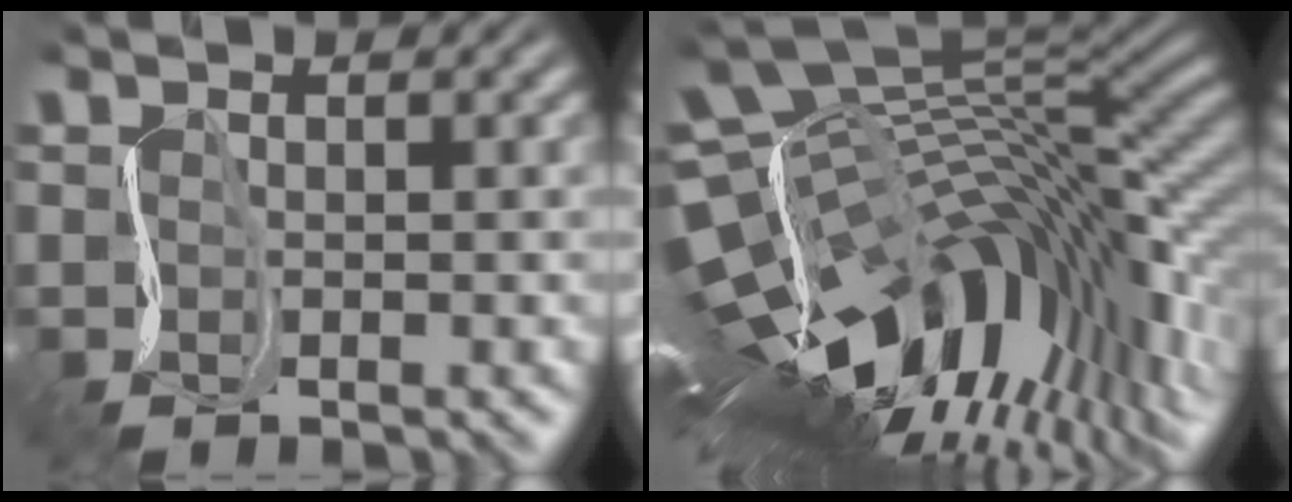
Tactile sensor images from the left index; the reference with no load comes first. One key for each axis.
{"total": 16.5, "fx": -4.1, "fy": 8.3, "fz": 13.6, "tx": -0.249, "ty": 0.012, "tz": -0.081}